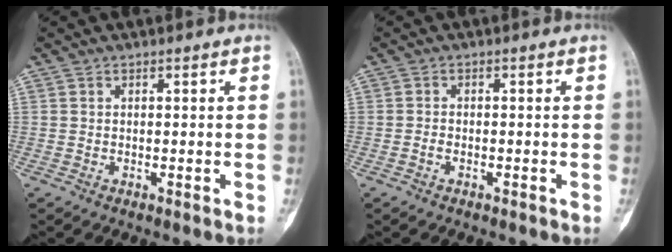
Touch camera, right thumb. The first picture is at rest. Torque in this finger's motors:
{"motor_torque": [-0.23, -0.10, -0.10, -0.05, 0.04]}